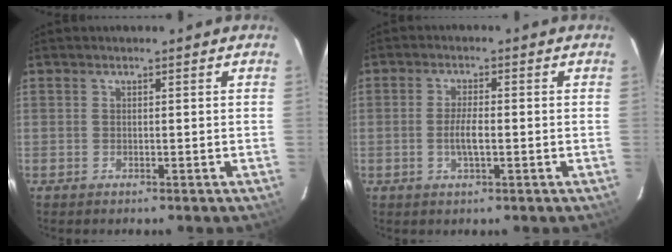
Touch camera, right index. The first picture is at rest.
{"total": 3.6, "force": [-0.8, 1.1, 3.4], "torque": [-0.065, -0.003, -0.013]}